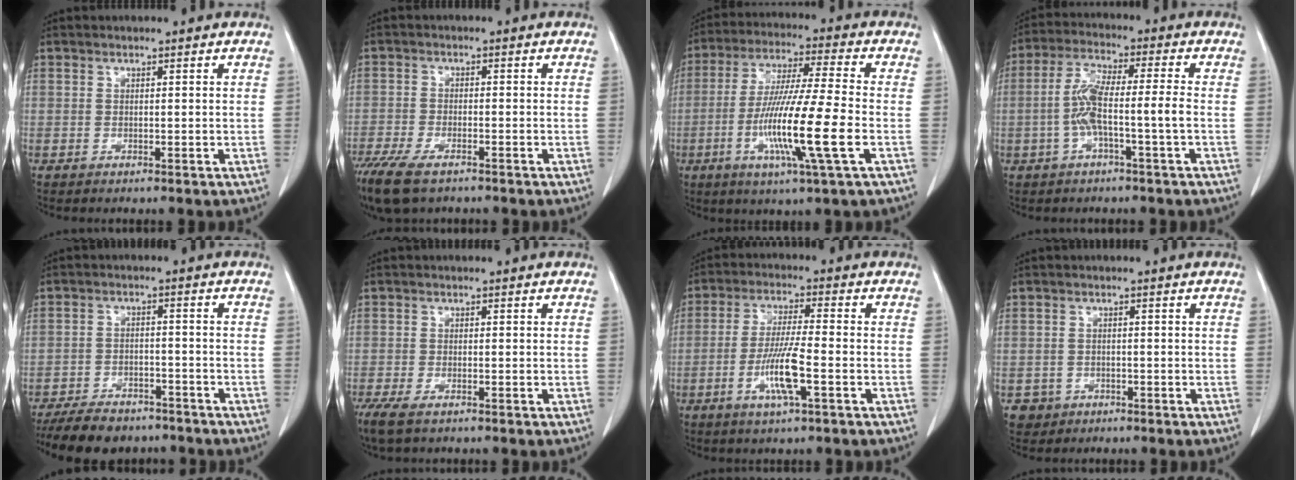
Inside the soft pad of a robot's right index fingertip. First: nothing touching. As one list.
[{"total": 10.4, "force": [-7.5, 3.6, 6.2], "torque": [-0.118, -0.020, -0.124]}, {"total": 14.7, "force": [-3.8, -0.5, 14.1], "torque": [-0.279, -0.018, -0.075]}, {"total": 7.4, "force": [-1.6, 0.3, 7.2], "torque": [-0.150, 0.021, -0.031]}, {"total": 12.6, "force": [-10.7, 4.5, 4.8], "torque": [-0.078, -0.002, -0.158]}, {"total": 6.0, "force": [-4.3, 1.9, 3.7], "torque": [-0.070, -0.016, -0.071]}, {"total": 8.0, "force": [-2.7, 0.4, 7.5], "torque": [-0.148, -0.007, -0.051]}, {"total": 3.0, "force": [-1.4, 2.6, 0.0], "torque": [0.004, 0.011, -0.021]}]